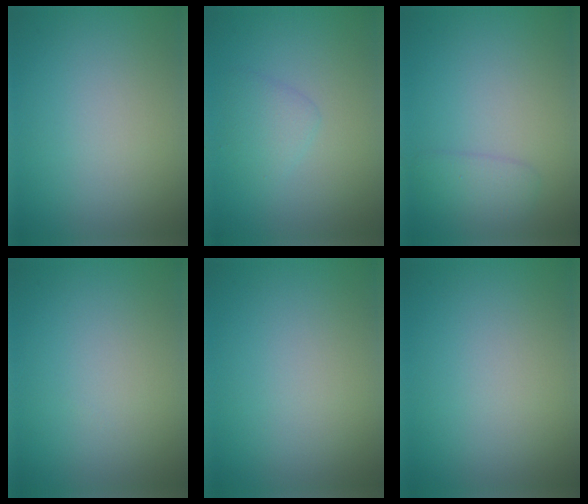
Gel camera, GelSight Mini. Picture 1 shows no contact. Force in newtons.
{"total": 1.6, "press": 1.6, "slide": 0.2}
{"total": 2.1, "press": 2.1, "slide": 0.1}
{"total": 0.0}
{"total": 0.0}
{"total": 0.0}